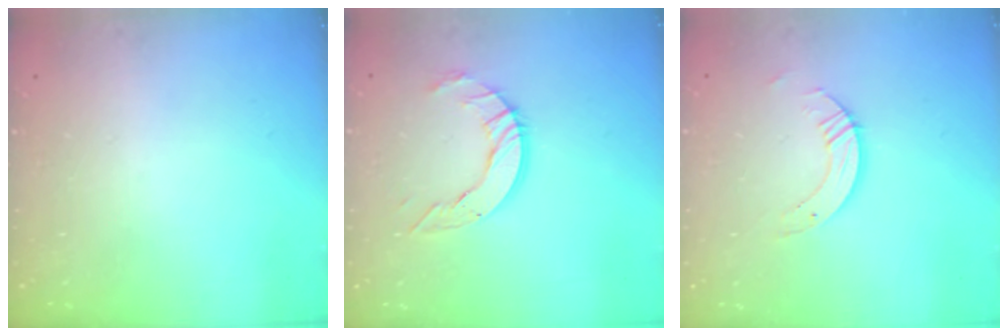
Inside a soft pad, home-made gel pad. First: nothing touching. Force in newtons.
{"total": 8.1, "press": 8.0, "slide": 0.3}
{"total": 4.7, "press": 4.7, "slide": 0.3}